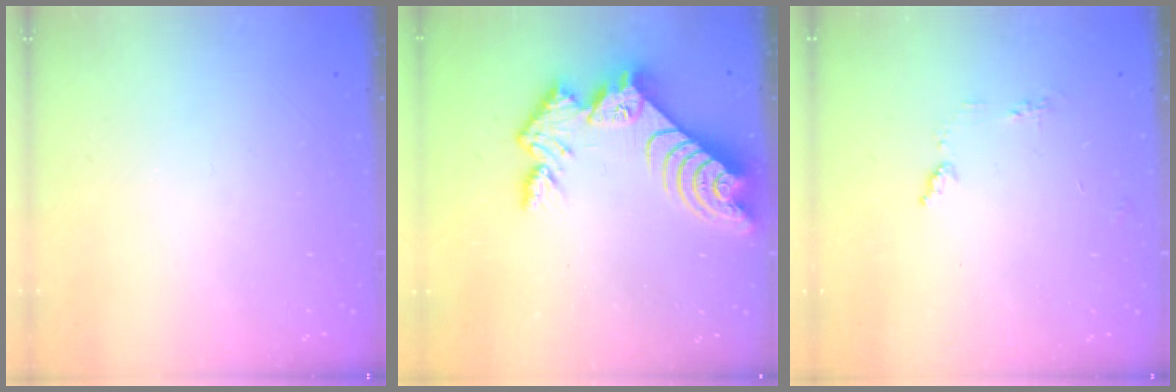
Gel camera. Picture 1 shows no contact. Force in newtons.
{"total": 12.8, "press": 12.8, "slide": 1.0}
{"total": 5.3, "press": 5.2, "slide": 0.6}